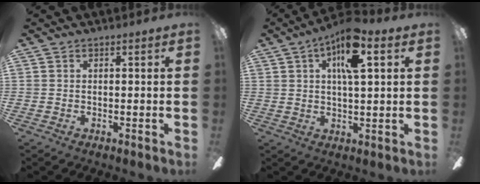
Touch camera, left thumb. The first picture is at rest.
{"total": 10.8, "force": [4.7, 3.8, 9.0], "torque": [-0.145, -0.002, 0.076]}